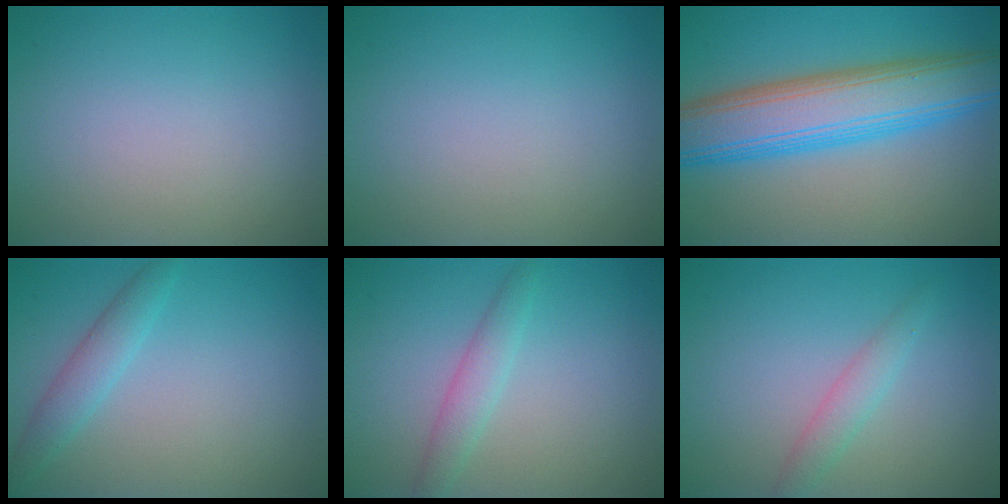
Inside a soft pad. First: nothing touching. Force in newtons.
{"total": 0.0}
{"total": 9.4, "press": 9.4, "slide": 0.3}
{"total": 2.3, "press": 2.3, "slide": 0.1}
{"total": 2.0, "press": 2.0, "slide": 0.1}
{"total": 1.9, "press": 1.9, "slide": 0.1}